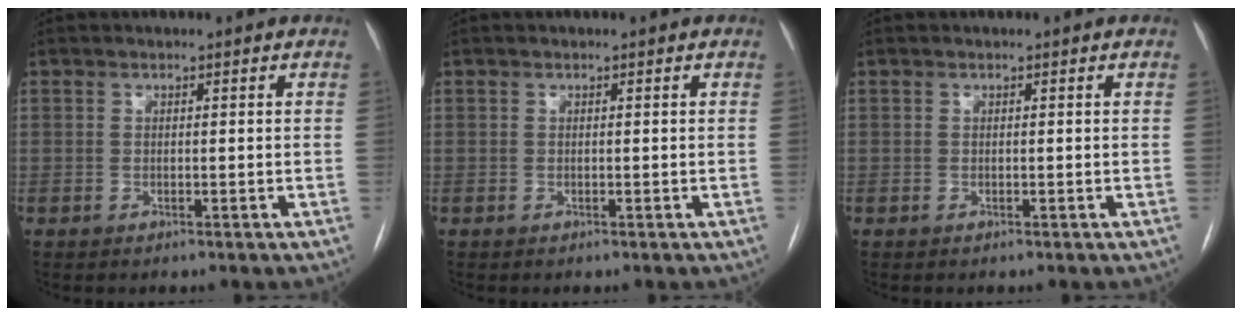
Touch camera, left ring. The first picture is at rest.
{"total": 0.0}
{"total": 0.0}